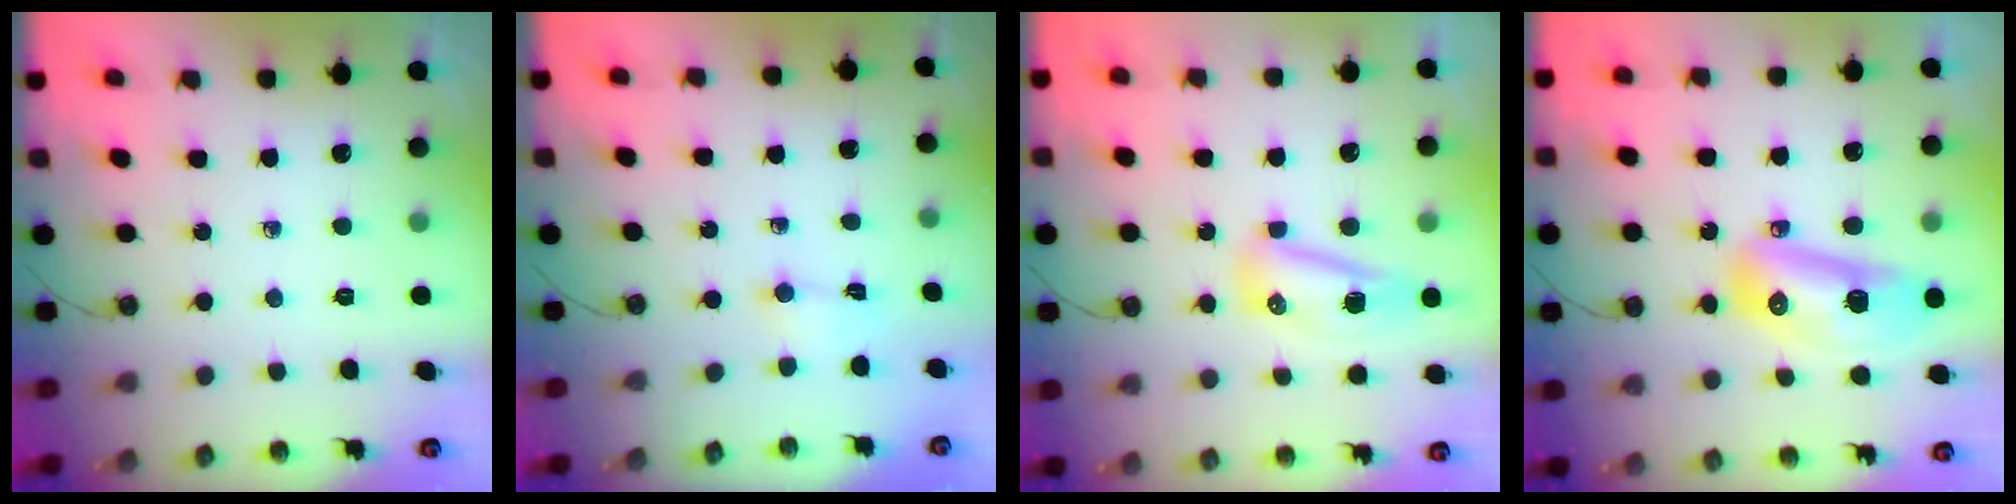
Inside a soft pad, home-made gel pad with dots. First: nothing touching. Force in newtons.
{"total": 1.5, "press": 1.3, "slide": 0.8}
{"total": 11.8, "press": 10.1, "slide": 6.0}
{"total": 14.0, "press": 13.8, "slide": 1.9}